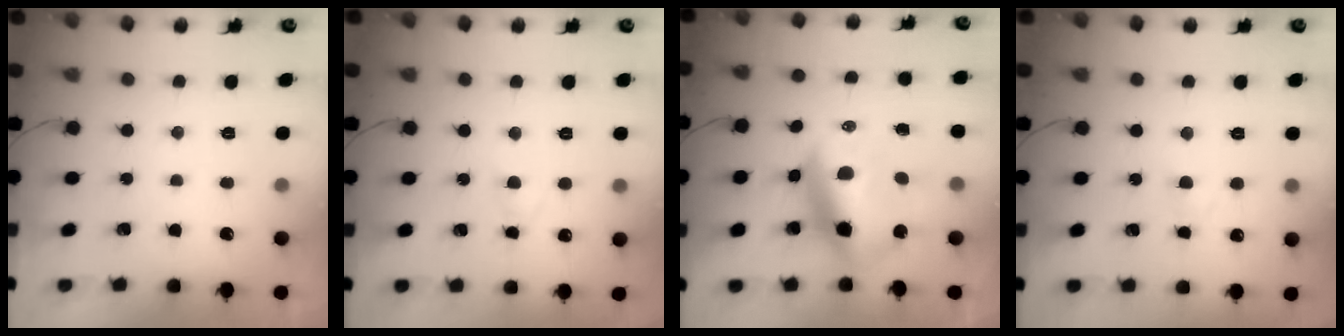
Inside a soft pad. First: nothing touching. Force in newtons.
{"total": 2.2, "press": 2.0, "slide": 1.0}
{"total": 12.2, "press": 11.8, "slide": 3.0}
{"total": 1.8, "press": 1.6, "slide": 0.9}